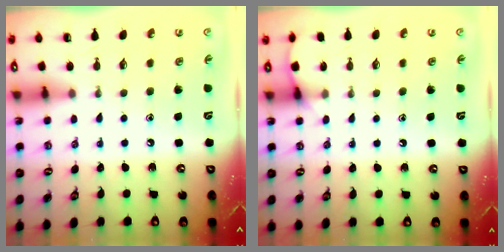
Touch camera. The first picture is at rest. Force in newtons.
{"total": 6.0, "press": 5.9, "slide": 0.7}